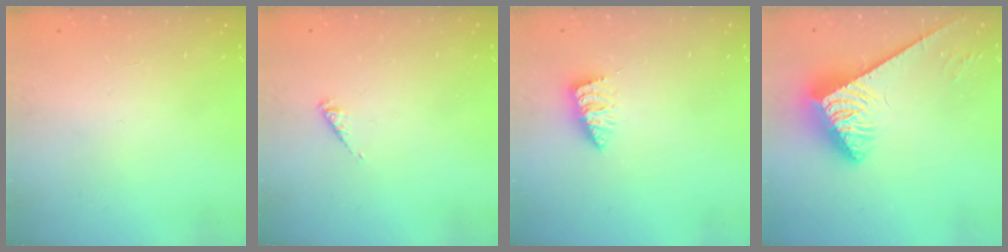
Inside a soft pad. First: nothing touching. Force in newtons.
{"total": 1.1, "press": 1.0, "slide": 0.2}
{"total": 2.3, "press": 2.3, "slide": 0.1}
{"total": 3.9, "press": 3.8, "slide": 0.8}